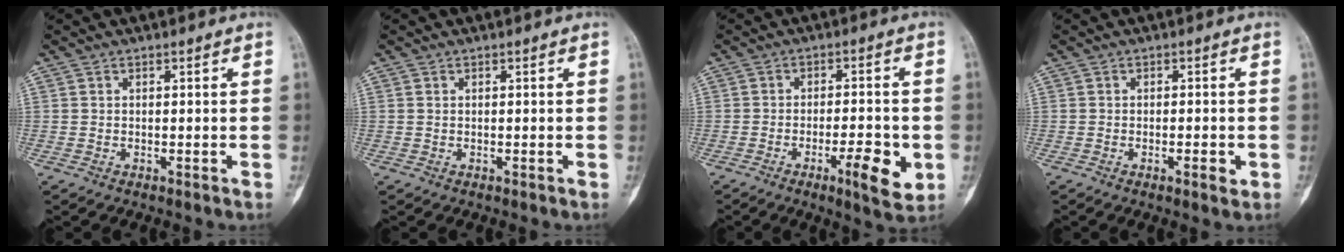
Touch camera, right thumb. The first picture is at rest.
{"total": 0.0}
{"total": 8.5, "force": [-2.9, 2.3, 7.7], "torque": [-0.110, 0.006, -0.040]}
{"total": 2.8, "force": [-1.0, 0.9, 2.4], "torque": [-0.037, 0.001, -0.014]}